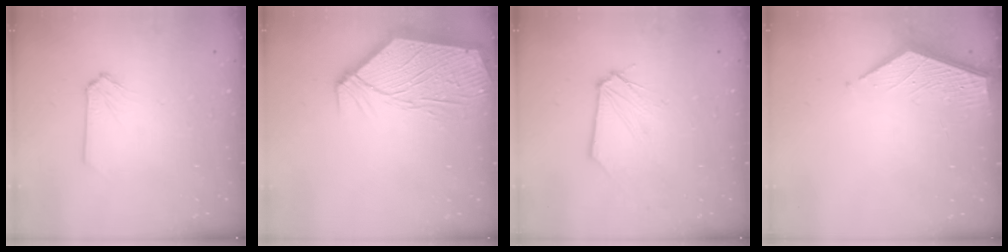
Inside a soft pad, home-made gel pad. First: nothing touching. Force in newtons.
{"total": 12.7, "press": 12.7, "slide": 1.4}
{"total": 1.0, "press": 1.0, "slide": 0.1}
{"total": 3.4, "press": 3.4, "slide": 0.3}